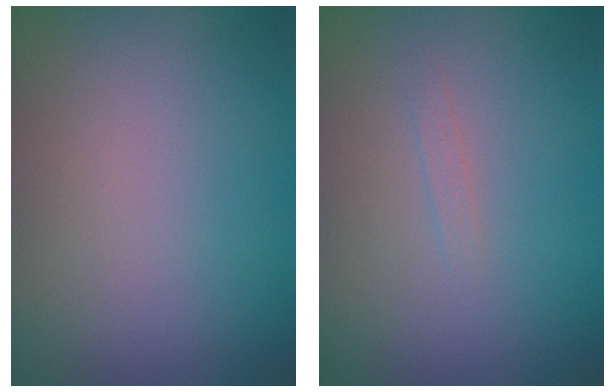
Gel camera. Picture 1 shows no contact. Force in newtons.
{"total": 0.6, "press": 0.6, "slide": 0.1}